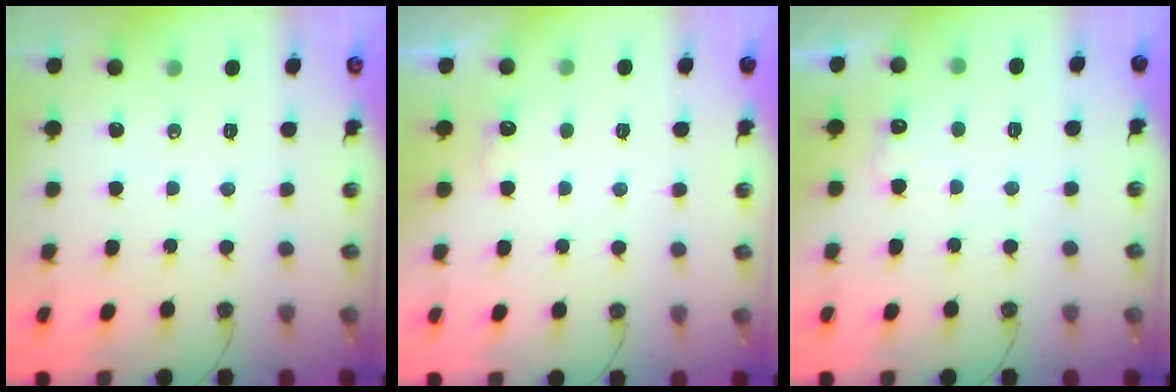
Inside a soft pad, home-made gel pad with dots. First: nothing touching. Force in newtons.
{"total": 4.3, "press": 4.1, "slide": 1.2}
{"total": 5.3, "press": 5.1, "slide": 1.2}